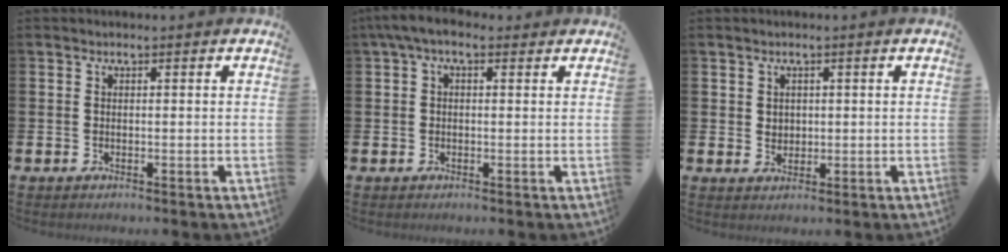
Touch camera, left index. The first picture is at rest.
{"total": 3.1, "force": [1.6, 1.6, 2.1], "torque": [-0.046, 0.008, 0.027]}
{"total": 1.8, "force": [1.0, 1.4, 0.4], "torque": [0.007, 0.001, 0.014]}